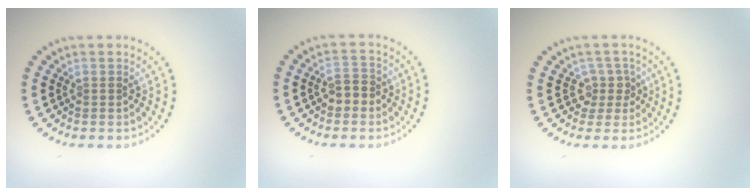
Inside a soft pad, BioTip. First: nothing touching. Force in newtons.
{"total": 2.1, "press": 2.0, "slide": 0.4}
{"total": 2.0, "press": 1.5, "slide": 1.3}